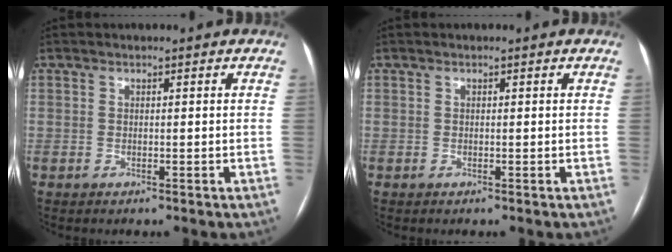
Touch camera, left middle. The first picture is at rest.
{"total": 0.0}